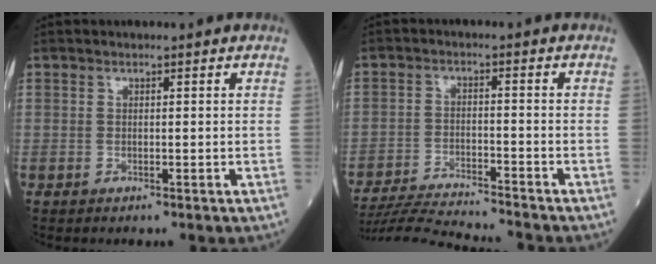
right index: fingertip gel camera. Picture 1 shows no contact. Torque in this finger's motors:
{"motor_torque": [-0.15, -0.11, 0.04, 0.02]}